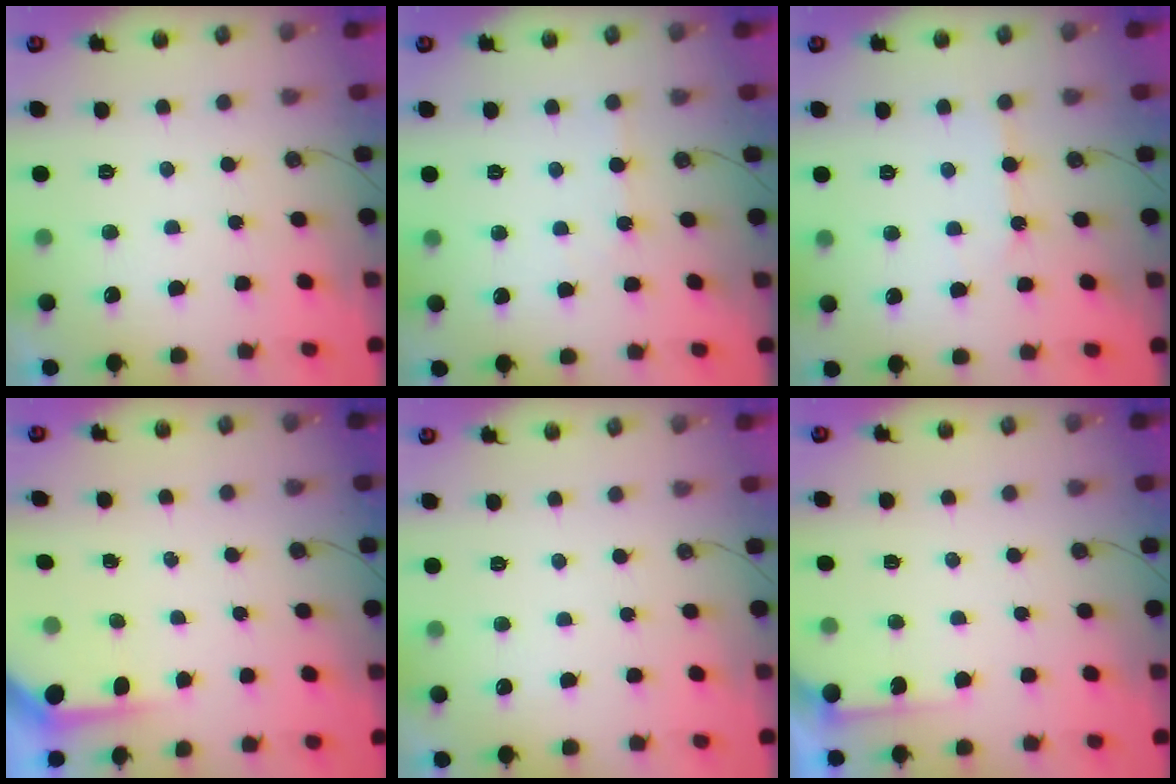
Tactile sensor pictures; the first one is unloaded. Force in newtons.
{"total": 2.7, "press": 2.7, "slide": 0.4}
{"total": 5.4, "press": 5.4, "slide": 0.3}
{"total": 3.7, "press": 3.7, "slide": 0.3}
{"total": 0.0}
{"total": 4.9, "press": 4.8, "slide": 0.7}